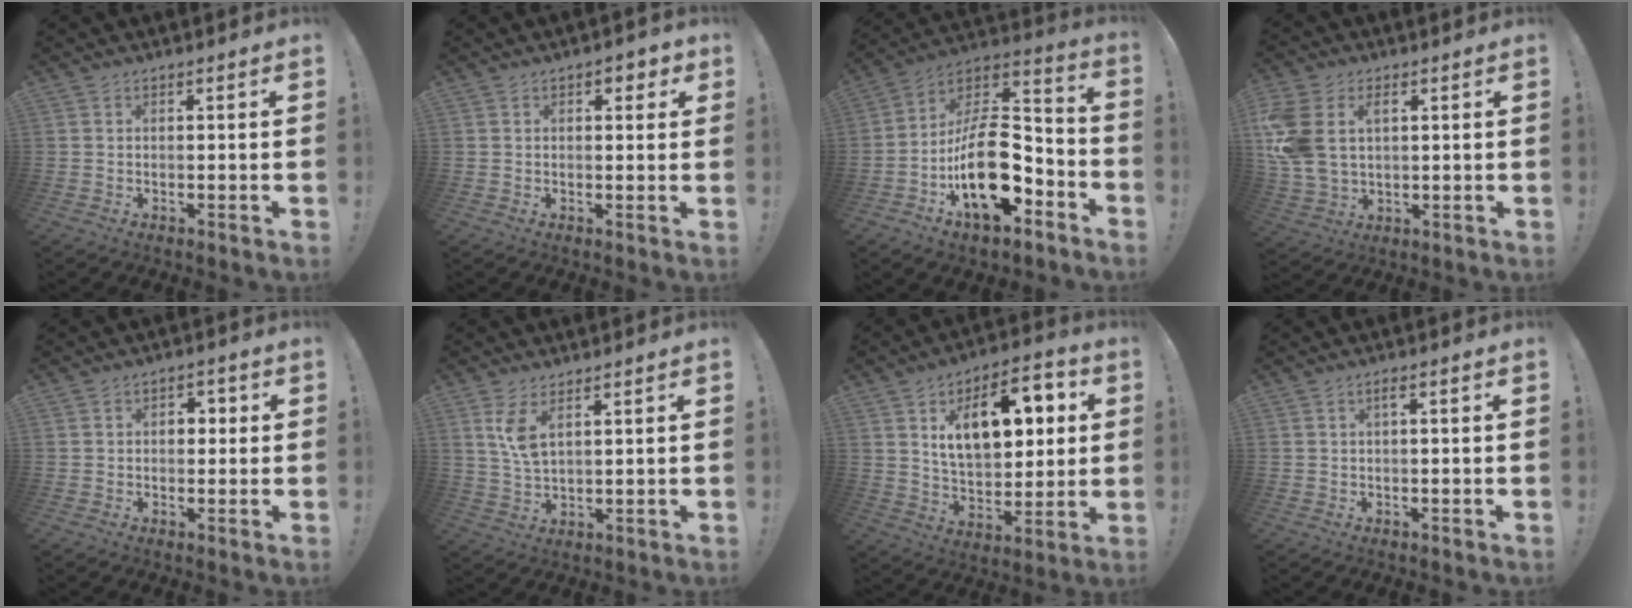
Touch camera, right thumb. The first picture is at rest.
{"total": 2.8, "force": [1.0, 1.8, 2.0], "torque": [-0.009, -0.004, 0.010]}
{"total": 22.6, "force": [-6.8, 12.7, 17.4], "torque": [-0.301, 0.042, -0.099]}
{"total": 11.9, "force": [3.7, 8.1, 7.9], "torque": [-0.175, -0.014, 0.068]}
{"total": 4.1, "force": [0.2, 3.3, 2.4], "torque": [-0.022, 0.004, -0.003]}
{"total": 6.2, "force": [3.1, 2.2, 4.9], "torque": [-0.083, -0.022, 0.051]}
{"total": 18.2, "force": [6.2, 10.3, 13.6], "torque": [-0.194, -0.015, 0.107]}
{"total": 1.5, "force": [-0.2, -0.1, 1.4], "torque": [-0.021, 0.000, -0.008]}